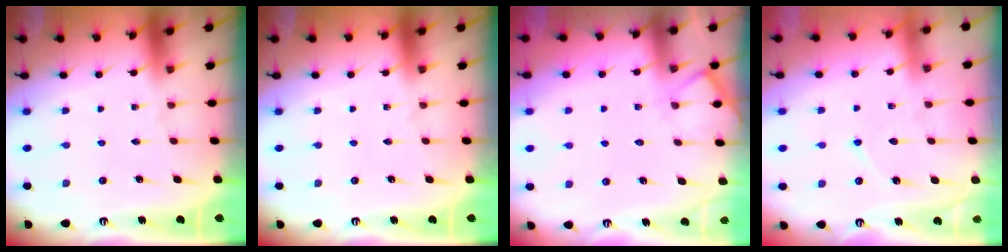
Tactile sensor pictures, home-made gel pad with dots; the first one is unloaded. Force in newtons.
{"total": 0.0}
{"total": 7.2, "press": 7.1, "slide": 0.8}
{"total": 5.1, "press": 5.1, "slide": 0.6}